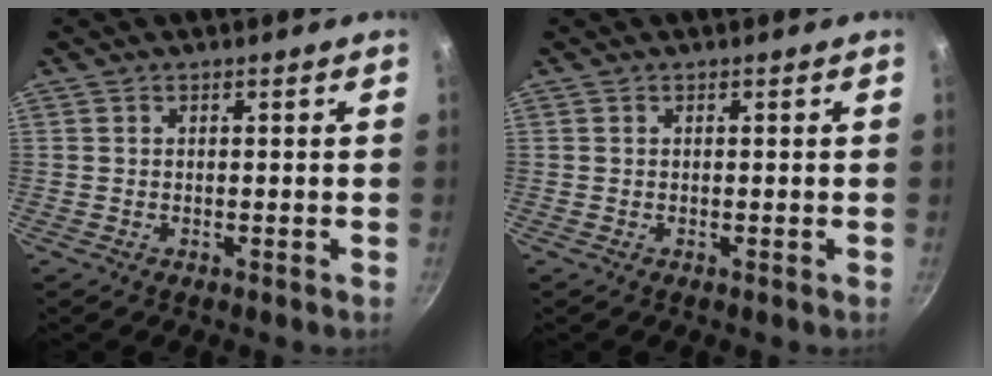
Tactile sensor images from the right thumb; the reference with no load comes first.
{"total": 0.0}